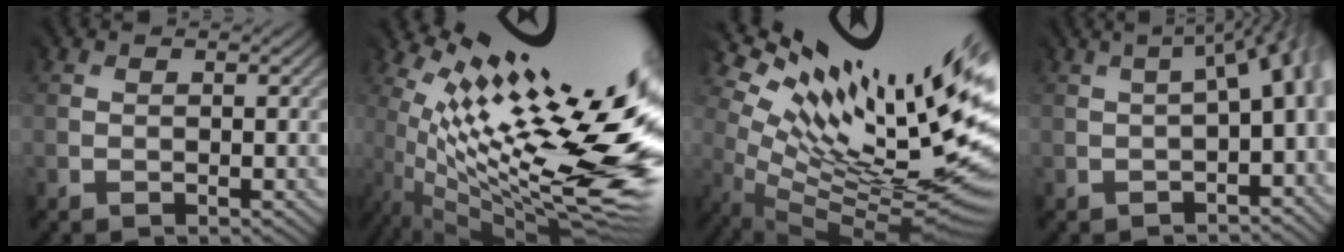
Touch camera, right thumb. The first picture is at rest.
{"total": 16.2, "force": [1.5, 4.0, 15.6], "torque": [-0.239, -0.001, 0.045]}
{"total": 16.2, "force": [6.5, 5.2, 13.8], "torque": [-0.196, 0.001, 0.144]}
{"total": 6.1, "force": [-2.0, 2.2, 5.4], "torque": [-0.048, -0.001, -0.022]}